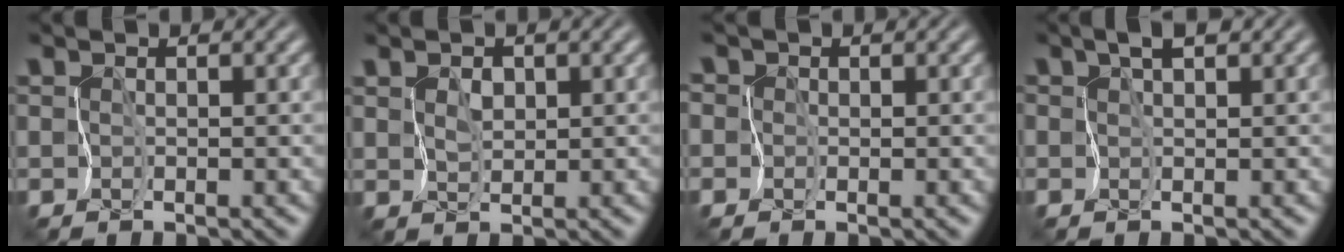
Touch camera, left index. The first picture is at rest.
{"total": 1.0, "force": [0.3, 0.8, 0.6], "torque": [-0.013, -0.001, 0.008]}
{"total": 2.1, "force": [0.6, 1.9, 0.8], "torque": [-0.008, 0.011, -0.006]}
{"total": 2.7, "force": [1.5, 0.9, 2.0], "torque": [-0.034, 0.006, 0.021]}